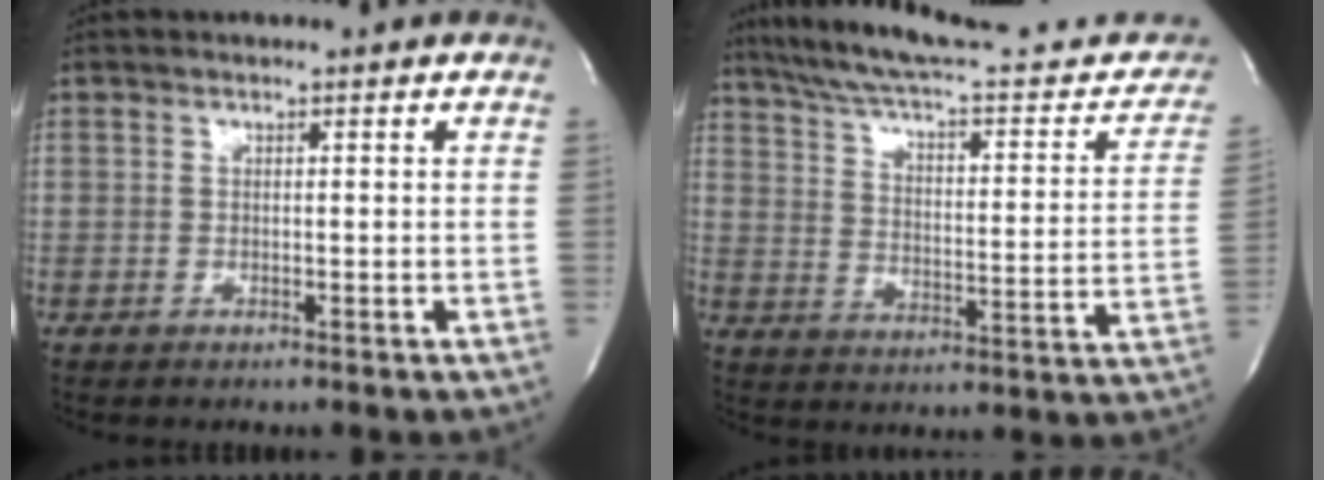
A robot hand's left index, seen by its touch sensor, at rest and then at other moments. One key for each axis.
{"total": 26.7, "fx": 23.4, "fy": 4.9, "fz": 12.0, "tx": -0.179, "ty": -0.032, "tz": 0.304}